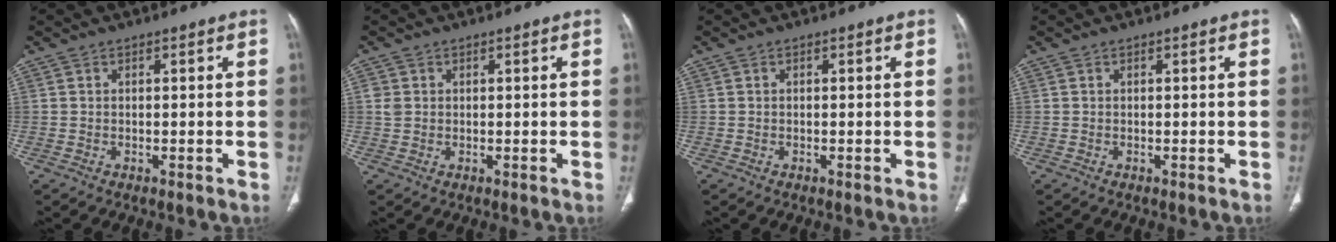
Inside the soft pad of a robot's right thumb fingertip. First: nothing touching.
{"total": 1.8, "force": [0.4, 1.6, 0.8], "torque": [-0.014, 0.001, 0.011]}
{"total": 0.0}
{"total": 0.0}